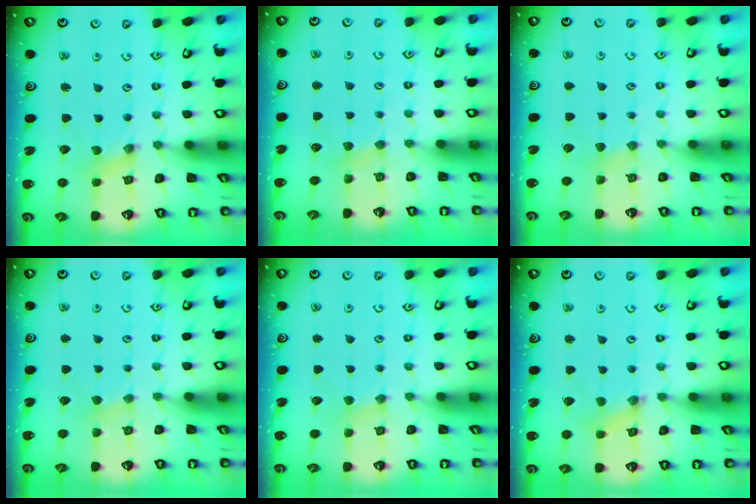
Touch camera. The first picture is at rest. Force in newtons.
{"total": 2.9, "press": 2.9, "slide": 0.4}
{"total": 1.9, "press": 1.8, "slide": 0.4}
{"total": 2.0, "press": 2.0, "slide": 0.3}
{"total": 2.3, "press": 2.3, "slide": 0.4}
{"total": 1.6, "press": 1.6, "slide": 0.4}